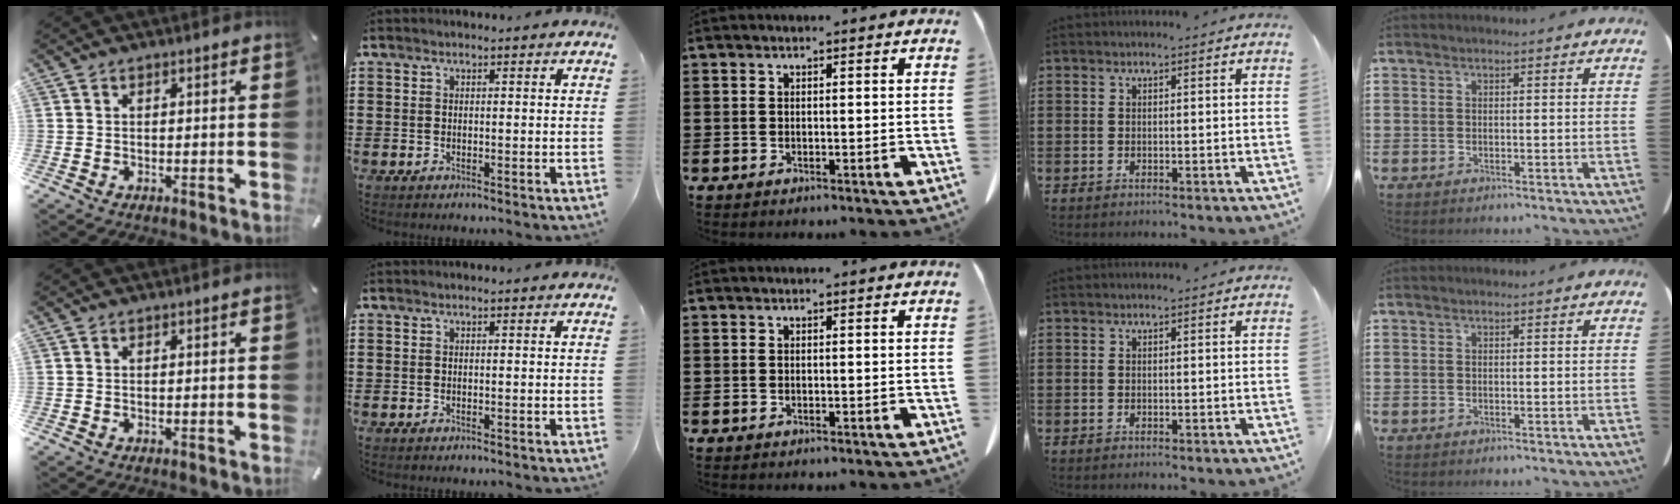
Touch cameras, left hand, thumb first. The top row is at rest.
{}